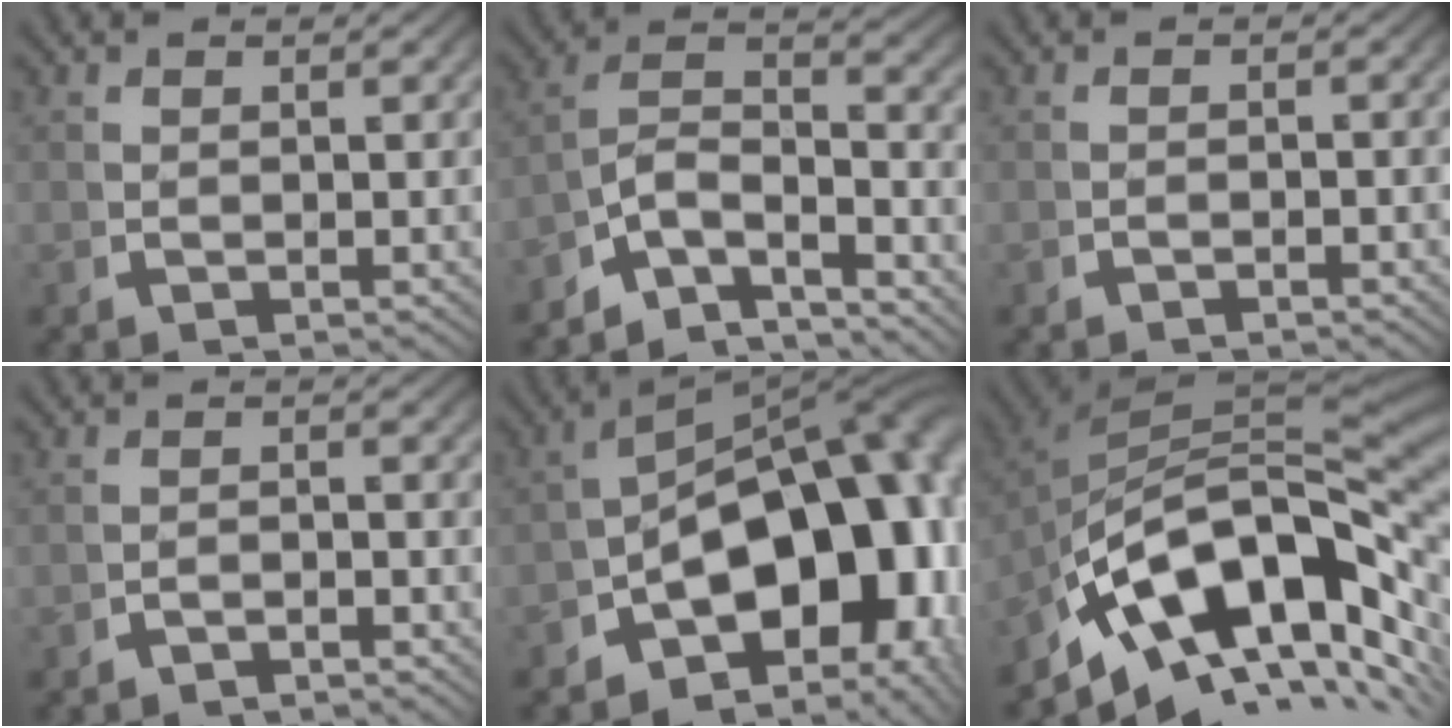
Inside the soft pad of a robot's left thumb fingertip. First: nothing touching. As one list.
[{"total": 10.5, "force": [-2.1, 7.9, 6.6], "torque": [-0.146, -0.039, -0.039]}, {"total": 1.0, "force": [-1.0, 0.2, 0.2], "torque": [-0.002, -0.002, -0.016]}, {"total": 2.1, "force": [-2.0, 0.4, 0.3], "torque": [-0.002, -0.005, -0.034]}, {"total": 21.9, "force": [-1.9, 13.5, 17.2], "torque": [-0.259, -0.050, -0.018]}, {"total": 20.6, "force": [-1.5, 11.5, 17.0], "torque": [-0.284, -0.033, -0.012]}]